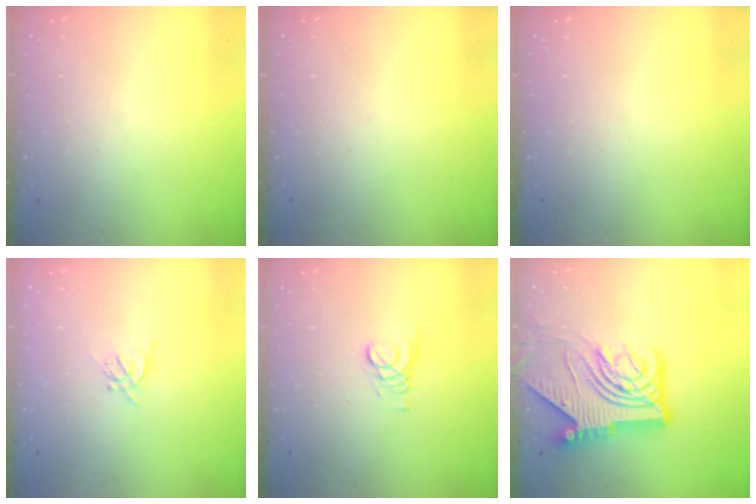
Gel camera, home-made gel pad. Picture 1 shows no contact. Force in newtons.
{"total": 0.0}
{"total": 0.0}
{"total": 2.0, "press": 1.9, "slide": 0.5}
{"total": 1.8, "press": 1.8, "slide": 0.2}
{"total": 16.2, "press": 16.1, "slide": 2.0}